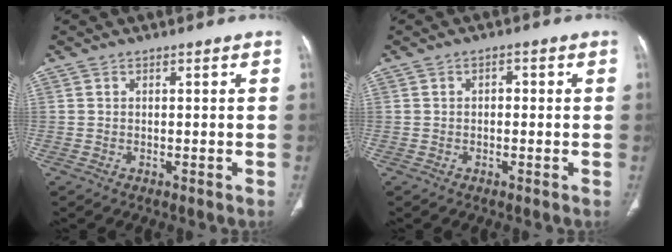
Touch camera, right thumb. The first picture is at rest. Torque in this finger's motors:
{"motor_torque": [-0.54, 0.28, -0.03, -0.15, 0.07]}